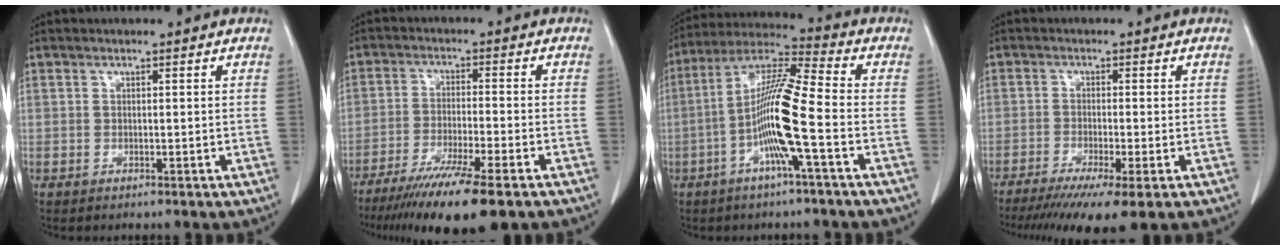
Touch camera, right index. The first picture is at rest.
{"total": 13.9, "force": [-10.1, 0.4, 9.4], "torque": [-0.155, -0.041, -0.162]}
{"total": 12.1, "force": [-3.2, -0.2, 11.7], "torque": [-0.227, 0.010, -0.069]}
{"total": 10.7, "force": [-7.5, 0.4, 7.6], "torque": [-0.113, -0.025, -0.119]}